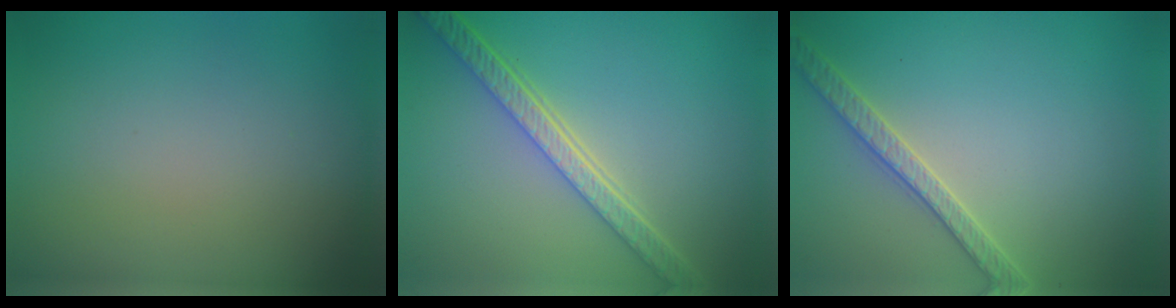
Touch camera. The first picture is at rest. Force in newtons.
{"total": 5.4, "press": 4.1, "slide": 3.4}
{"total": 2.8, "press": 2.8, "slide": 0.4}